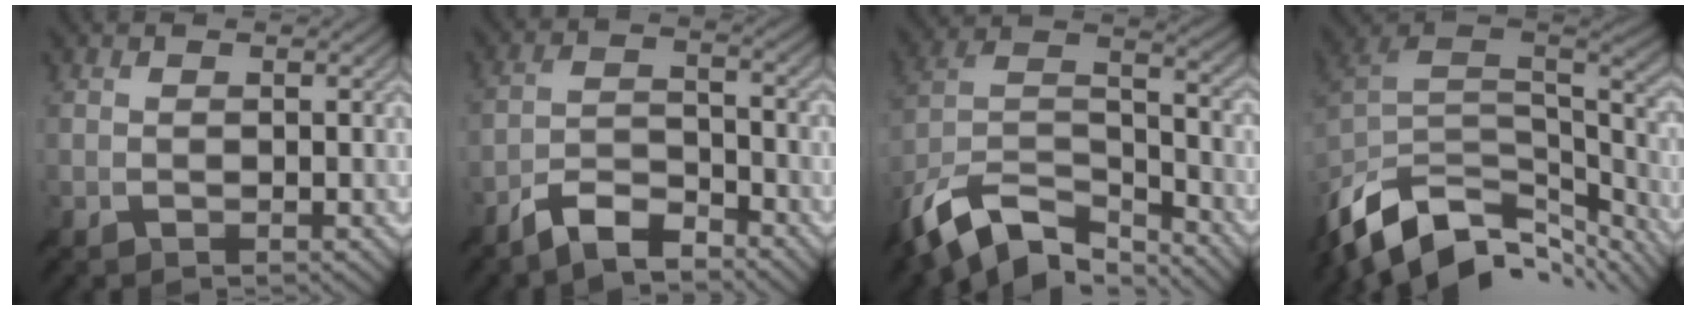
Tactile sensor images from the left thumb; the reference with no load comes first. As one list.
[{"total": 6.0, "force": [-4.9, 1.6, 3.1], "torque": [-0.061, 0.000, -0.101]}, {"total": 14.1, "force": [-9.8, 6.5, 7.8], "torque": [-0.194, -0.007, -0.178]}, {"total": 14.1, "force": [-8.6, 7.3, 8.4], "torque": [-0.217, -0.021, -0.139]}]